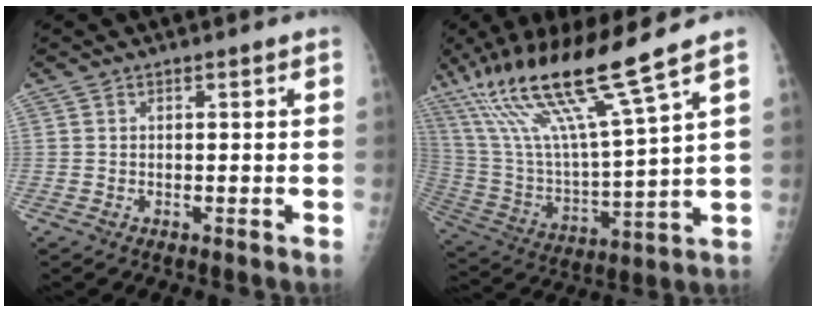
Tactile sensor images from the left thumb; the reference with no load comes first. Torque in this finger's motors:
{"motor_torque": [0.53, 0.24, 1.29, -1.48, 0.50]}